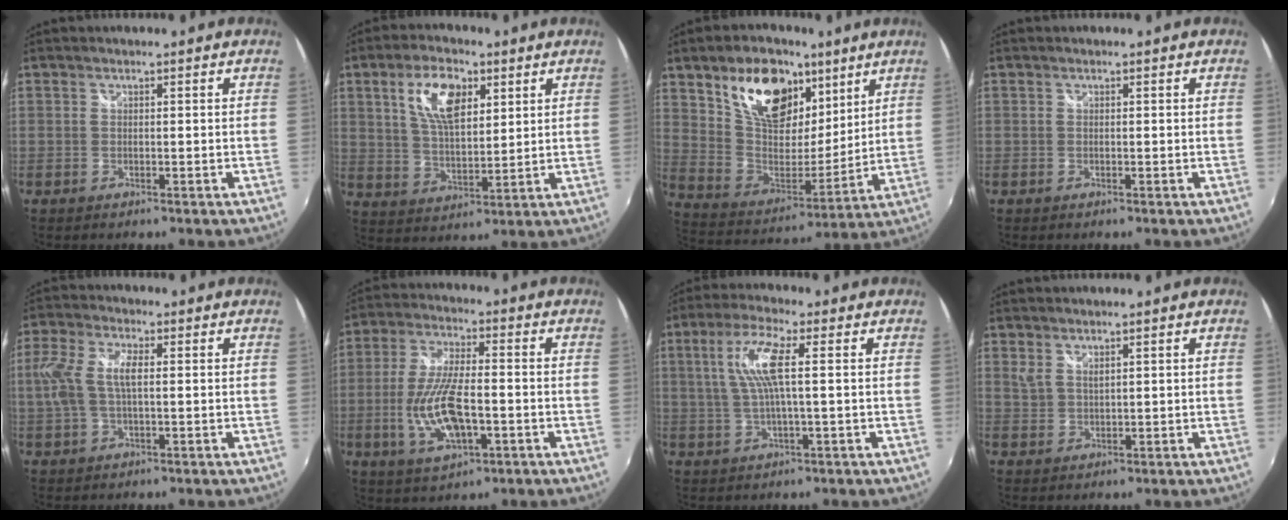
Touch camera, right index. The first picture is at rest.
{"total": 10.6, "force": [4.5, 5.0, 8.2], "torque": [-0.155, 0.014, 0.086]}
{"total": 20.0, "force": [10.9, 11.5, 12.2], "torque": [-0.228, 0.019, 0.201]}
{"total": 0.0}
{"total": 7.6, "force": [0.5, 3.1, 6.9], "torque": [-0.149, 0.008, 0.012]}
{"total": 12.9, "force": [-3.1, 4.7, 11.6], "torque": [-0.237, -0.008, -0.053]}
{"total": 8.2, "force": [1.6, 0.9, 8.0], "torque": [-0.156, 0.006, 0.035]}
{"total": 2.3, "force": [1.8, 0.7, 1.2], "torque": [-0.021, -0.002, 0.034]}